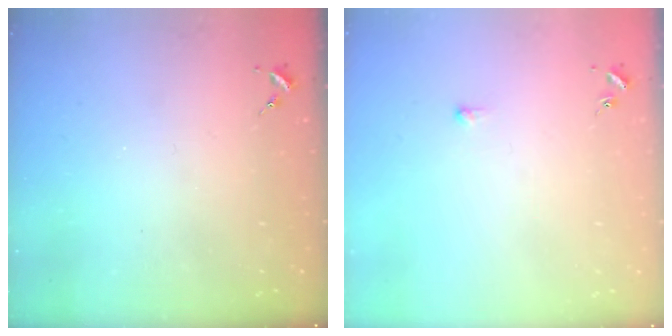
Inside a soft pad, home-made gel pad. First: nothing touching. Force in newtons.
{"total": 2.9, "press": 2.8, "slide": 0.6}